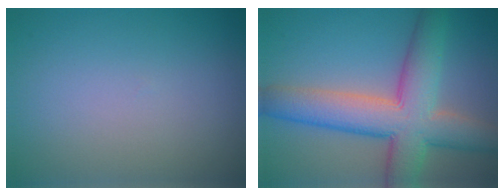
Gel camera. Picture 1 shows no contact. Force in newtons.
{"total": 9.1, "press": 9.1, "slide": 0.5}